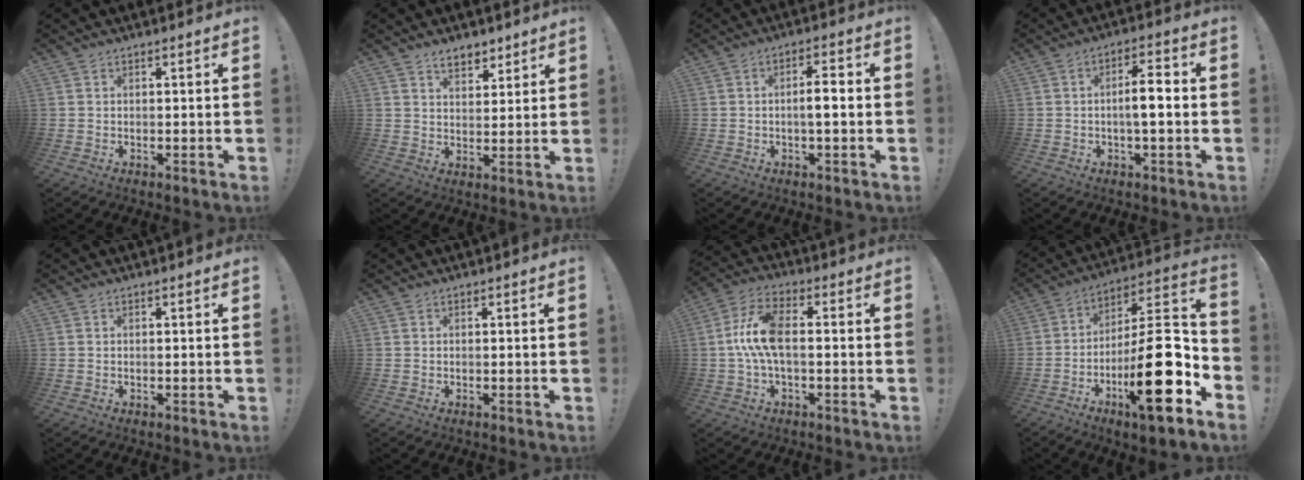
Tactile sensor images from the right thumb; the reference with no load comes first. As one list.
[{"total": 6.0, "force": [4.6, 3.2, 2.3], "torque": [-0.023, -0.027, 0.082]}, {"total": 5.0, "force": [-0.7, 1.0, 4.9], "torque": [-0.084, 0.007, -0.016]}, {"total": 6.9, "force": [-0.9, 1.7, 6.7], "torque": [-0.121, 0.010, -0.020]}, {"total": 0.0}, {"total": 0.0}, {"total": 10.8, "force": [-0.3, 4.4, 9.8], "torque": [-0.201, 0.002, -0.005]}, {"total": 23.4, "force": [-8.5, 6.5, 20.7], "torque": [-0.332, 0.043, -0.138]}]